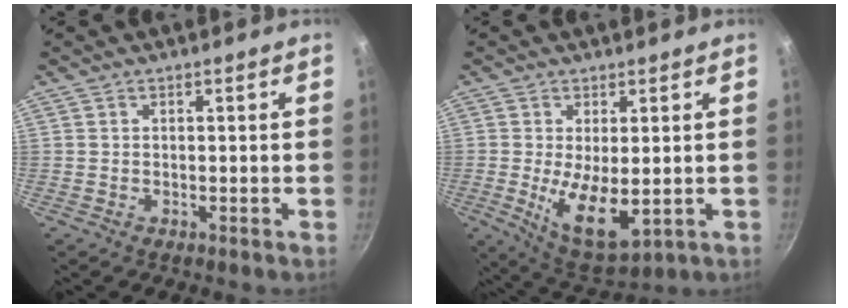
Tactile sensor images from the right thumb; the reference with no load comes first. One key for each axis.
{"total": 10.5, "fx": -0.8, "fy": 4.5, "fz": 9.4, "tx": -0.154, "ty": -0.020, "tz": 0.003}